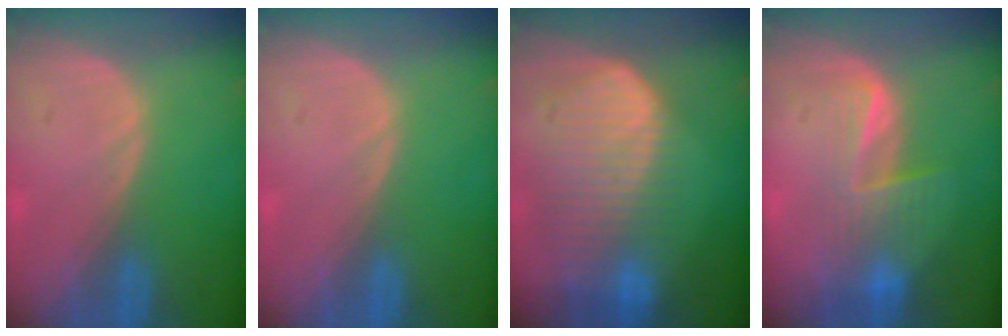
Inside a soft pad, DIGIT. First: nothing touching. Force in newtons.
{"total": 0.0}
{"total": 10.1, "press": 8.7, "slide": 5.2}
{"total": 6.6, "press": 6.2, "slide": 2.1}